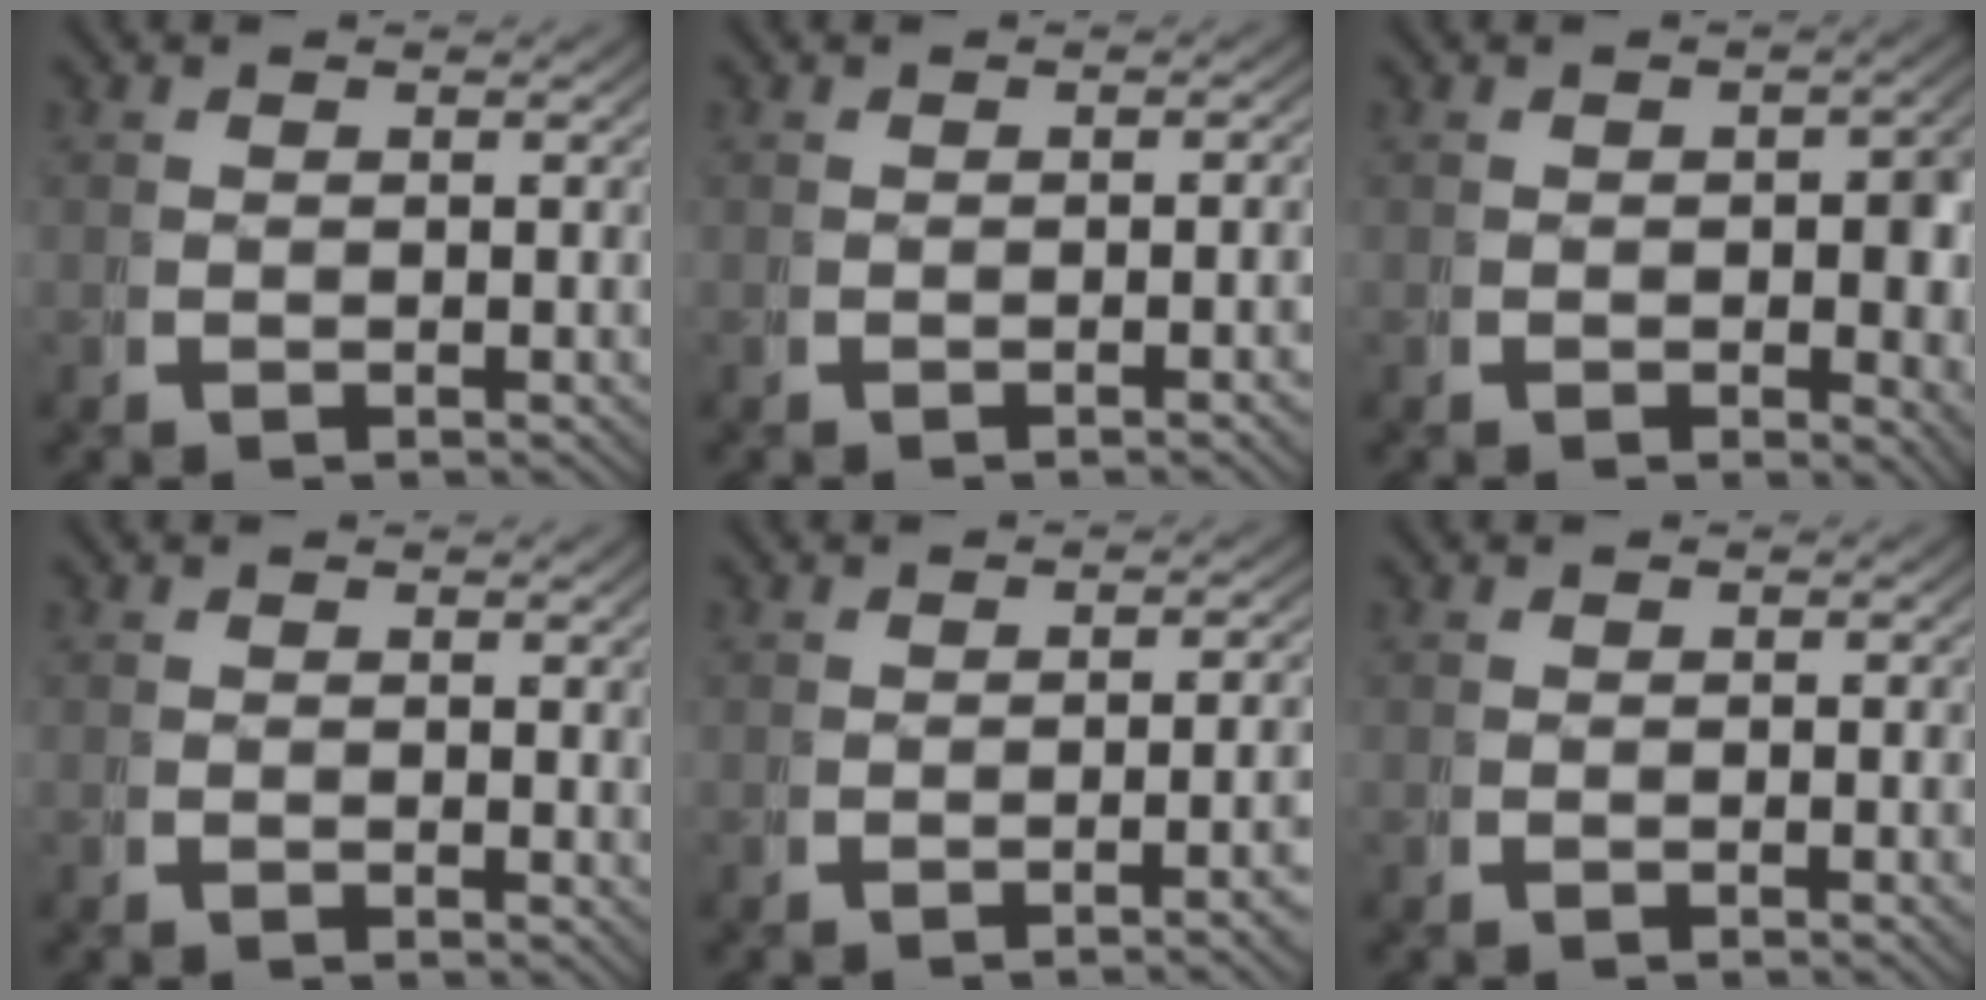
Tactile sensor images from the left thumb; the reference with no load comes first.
{"total": 1.5, "force": [-0.5, 0.0, 1.4], "torque": [-0.020, 0.008, -0.010]}
{"total": 3.3, "force": [-0.2, 1.9, 2.7], "torque": [-0.037, -0.013, 0.000]}
{"total": 0.7, "force": [0.5, 0.2, 0.4], "torque": [-0.004, -0.002, 0.007]}
{"total": 2.7, "force": [-1.0, 0.2, 2.5], "torque": [-0.036, 0.007, -0.018]}
{"total": 0.6, "force": [-0.1, 0.0, 0.6], "torque": [-0.011, 0.003, -0.002]}